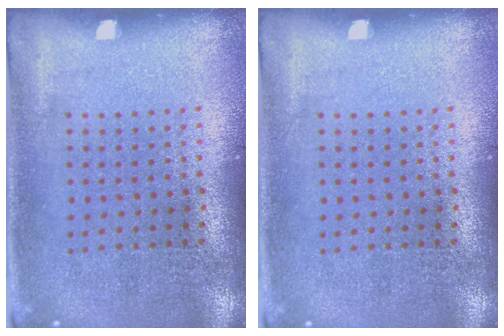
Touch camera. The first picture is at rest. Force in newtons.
{"total": 0.0}